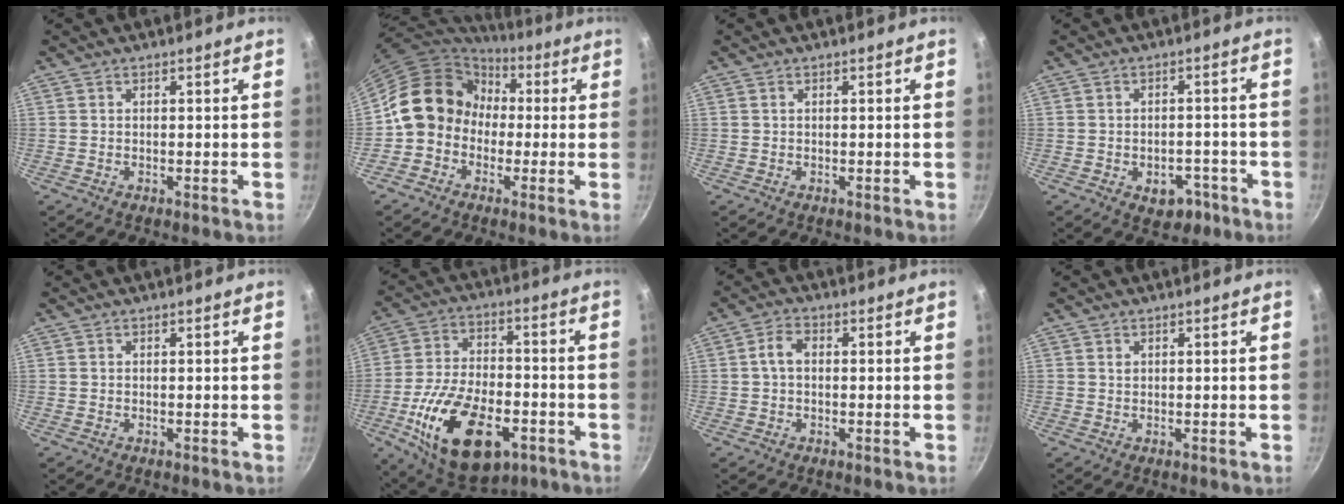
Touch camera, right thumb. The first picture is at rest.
{"total": 13.0, "force": [-0.1, 11.5, 6.2], "torque": [-0.060, 0.036, -0.021]}
{"total": 0.0}
{"total": 6.0, "force": [-2.8, 4.1, 3.4], "torque": [-0.020, 0.021, -0.027]}
{"total": 0.0}
{"total": 21.6, "force": [-8.3, 11.7, 16.1], "torque": [-0.269, 0.024, -0.133]}
{"total": 3.5, "force": [0.1, 2.4, 2.6], "torque": [-0.048, 0.013, -0.003]}
{"total": 0.6, "force": [0.3, 0.5, 0.3], "torque": [-0.003, 0.000, 0.005]}